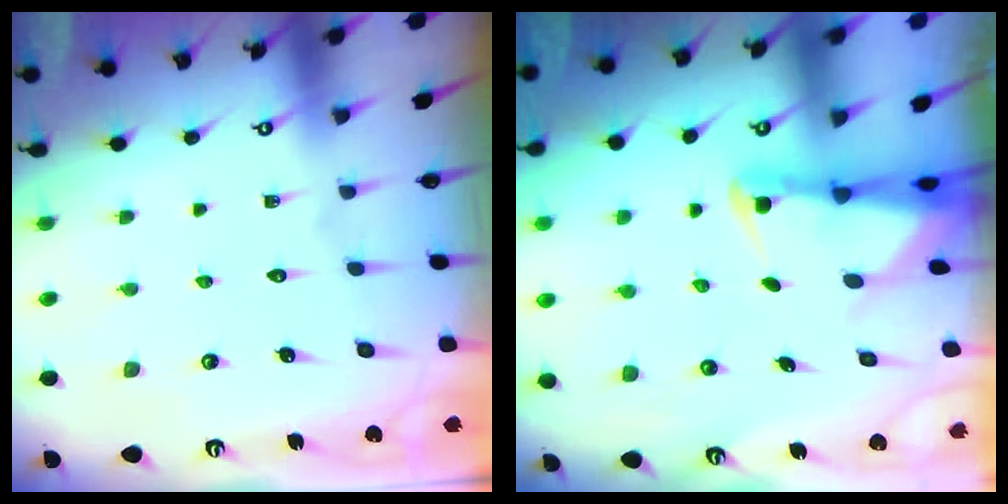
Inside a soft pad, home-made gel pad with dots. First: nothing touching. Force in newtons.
{"total": 2.8, "press": 2.7, "slide": 0.4}